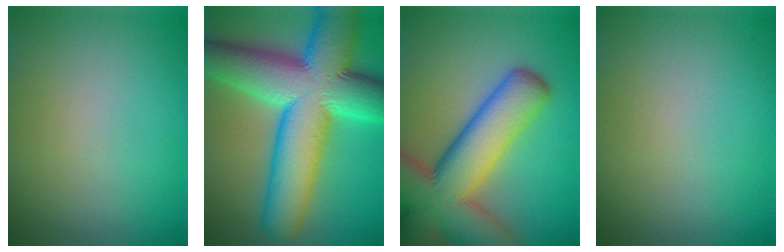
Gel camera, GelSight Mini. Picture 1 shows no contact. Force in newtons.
{"total": 15.6, "press": 15.6, "slide": 0.5}
{"total": 14.0, "press": 14.0, "slide": 0.9}
{"total": 0.0}